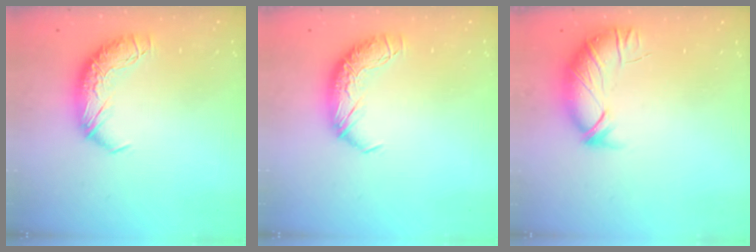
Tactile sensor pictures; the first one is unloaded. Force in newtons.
{"total": 0.0}
{"total": 3.5, "press": 2.8, "slide": 2.0}